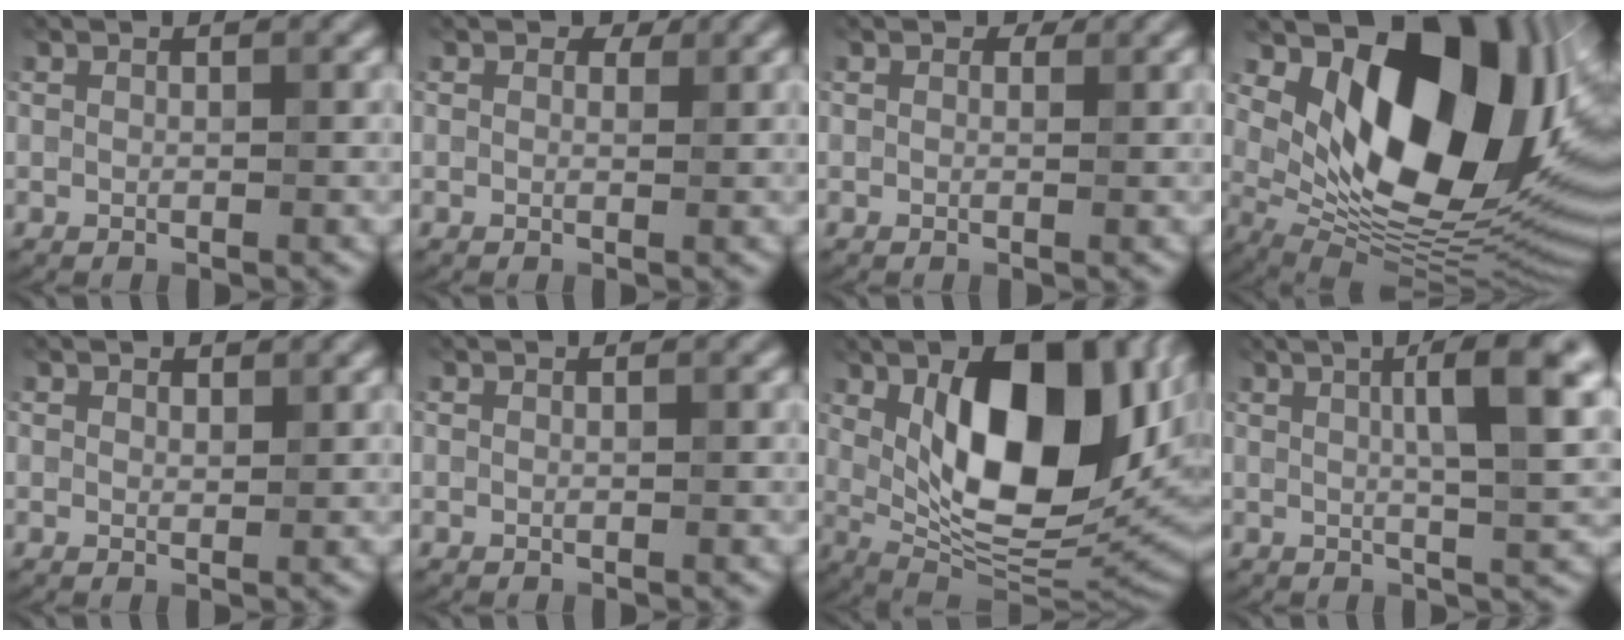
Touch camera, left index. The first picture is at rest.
{"total": 1.1, "force": [0.6, 0.8, 0.5], "torque": [-0.005, -0.002, 0.004]}
{"total": 0.6, "force": [0.3, 0.5, 0.2], "torque": [-0.002, -0.004, -0.002]}
{"total": 15.9, "force": [5.5, 8.4, 12.3], "torque": [-0.173, -0.012, 0.099]}
{"total": 0.8, "force": [0.7, 0.4, 0.1], "torque": [-0.002, -0.003, 0.012]}
{"total": 0.0}
{"total": 16.2, "force": [3.8, 7.1, 14.0], "torque": [-0.206, -0.005, 0.056]}
{"total": 7.1, "force": [1.9, 1.4, 6.7], "torque": [-0.084, 0.010, 0.027]}